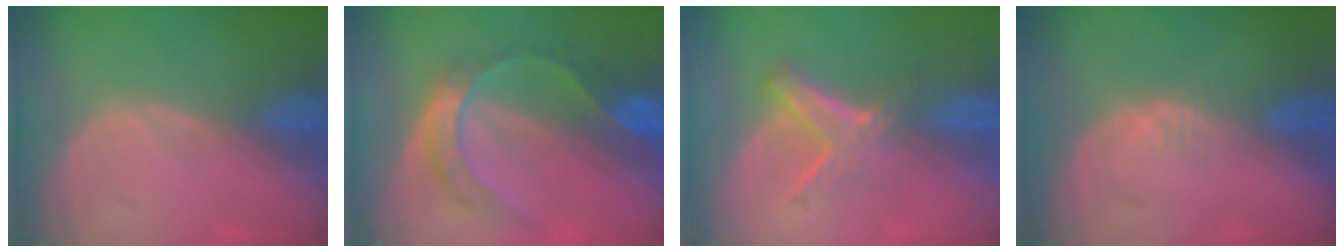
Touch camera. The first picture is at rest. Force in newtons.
{"total": 7.9, "press": 6.5, "slide": 4.4}
{"total": 5.8, "press": 5.1, "slide": 2.8}
{"total": 1.7, "press": 1.5, "slide": 0.8}